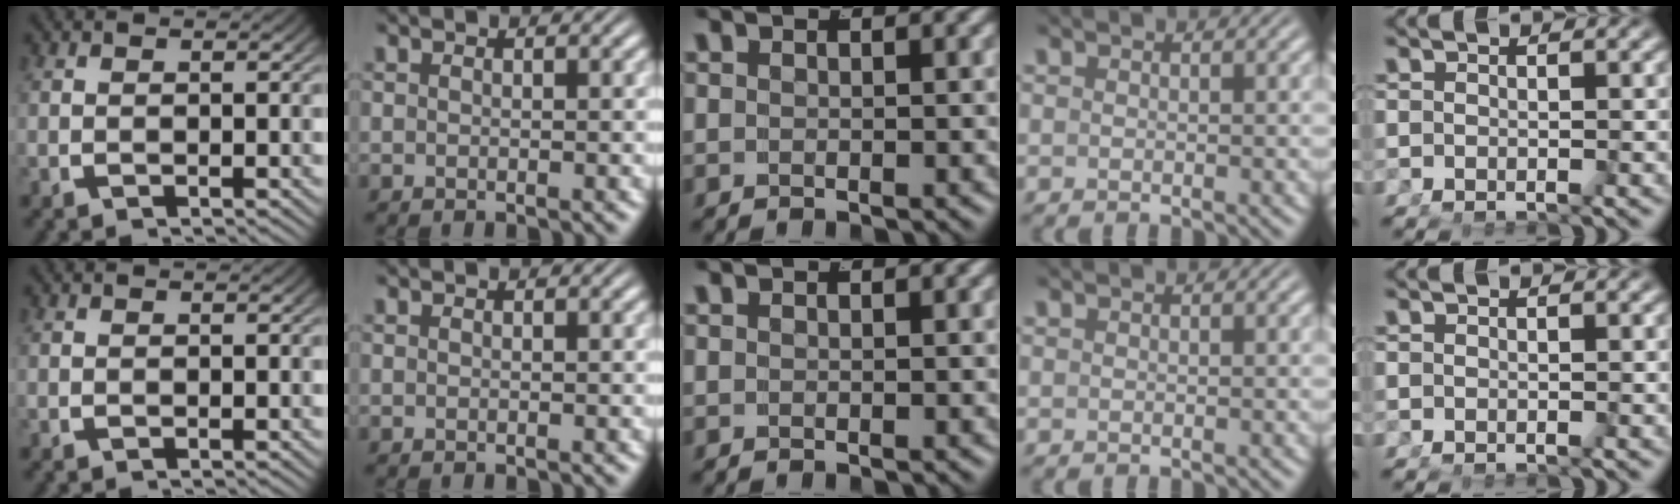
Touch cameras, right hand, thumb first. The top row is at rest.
{}